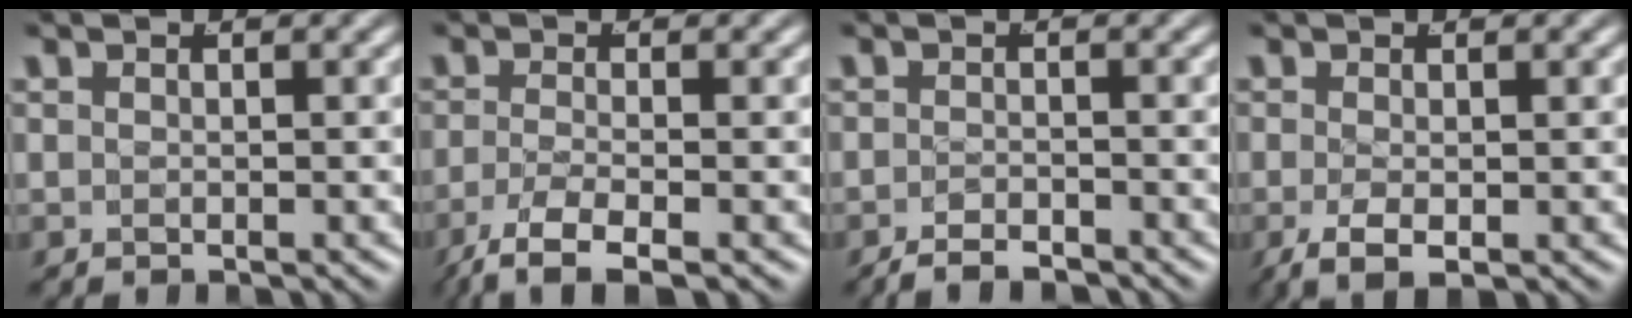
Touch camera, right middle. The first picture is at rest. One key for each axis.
{"total": 5.7, "fx": -4.0, "fy": 1.7, "fz": 3.7, "tx": -0.078, "ty": -0.034, "tz": -0.046}
{"total": 2.7, "fx": -2.6, "fy": 0.3, "fz": 0.5, "tx": -0.011, "ty": -0.009, "tz": -0.042}
{"total": 2.9, "fx": -1.4, "fy": 1.0, "fz": 2.3, "tx": -0.053, "ty": -0.022, "tz": -0.009}